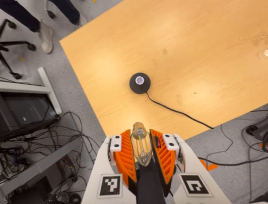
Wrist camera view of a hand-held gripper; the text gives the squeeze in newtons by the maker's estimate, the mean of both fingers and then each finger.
{"total": 11.1, "left": 11.3, "right": 10.9}